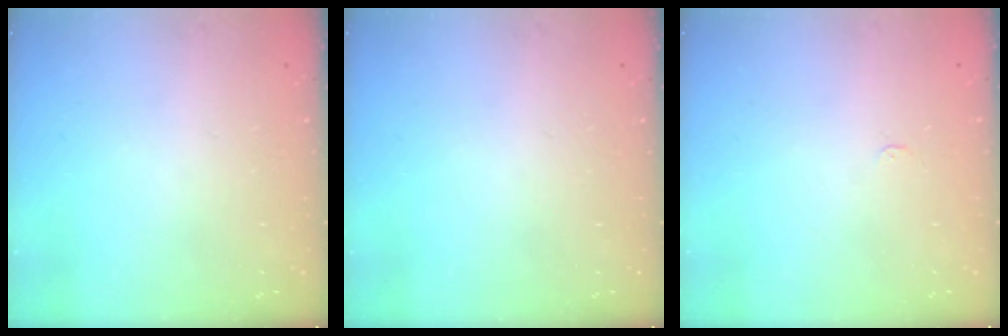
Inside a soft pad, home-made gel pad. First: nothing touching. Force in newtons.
{"total": 0.0}
{"total": 2.4, "press": 2.4, "slide": 0.3}